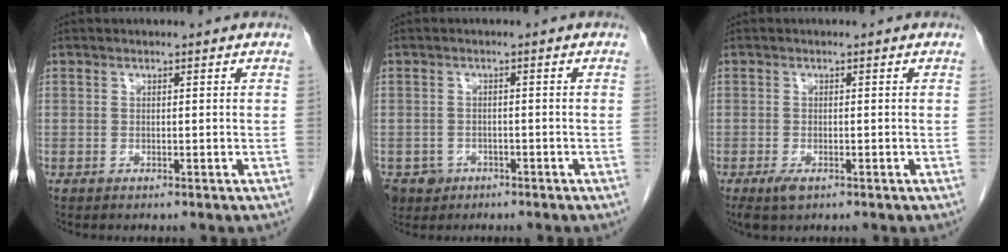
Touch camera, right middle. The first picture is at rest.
{"total": 4.8, "force": [-2.8, 3.8, 0.9], "torque": [-0.017, 0.004, -0.042]}
{"total": 2.5, "force": [-1.4, 0.9, 1.8], "torque": [-0.040, -0.005, -0.021]}